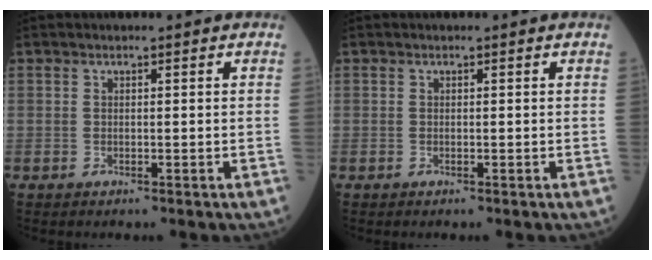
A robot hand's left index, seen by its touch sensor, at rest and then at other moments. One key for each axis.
{"total": 0.0}